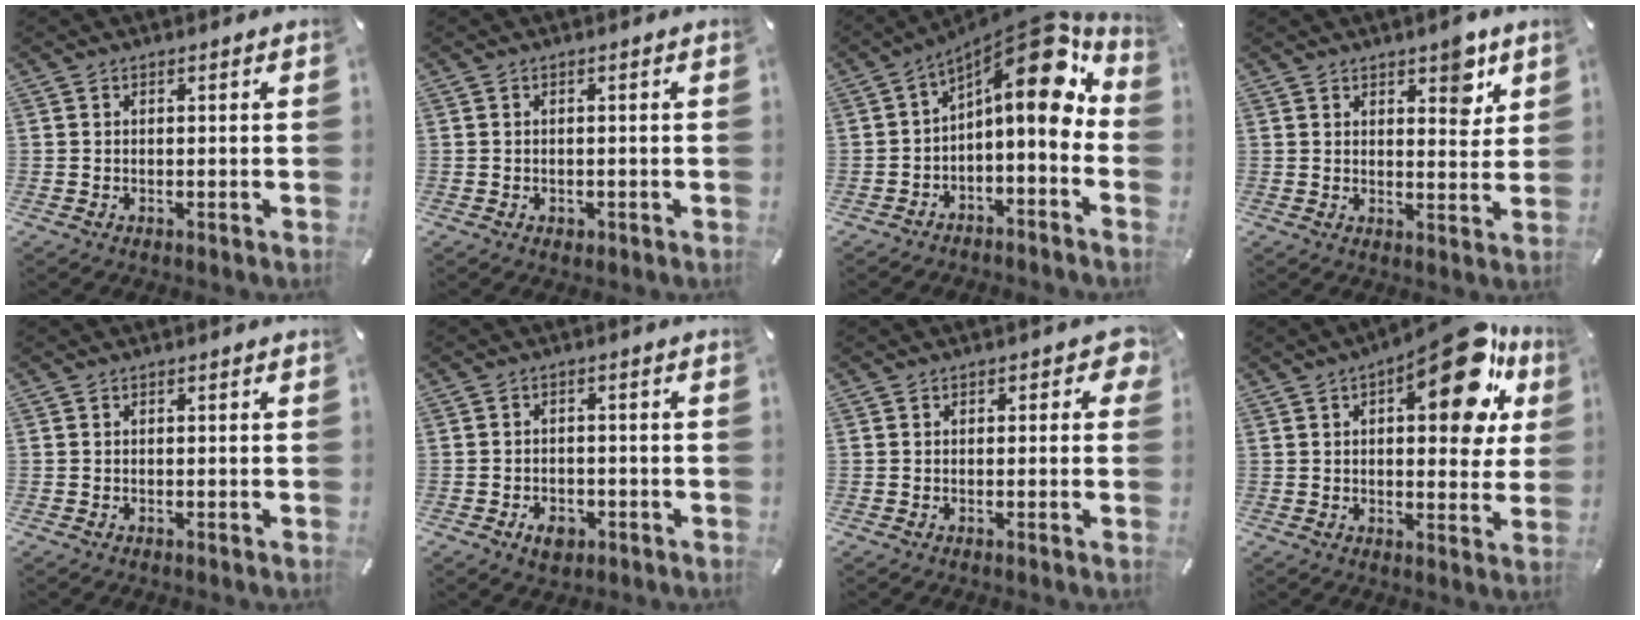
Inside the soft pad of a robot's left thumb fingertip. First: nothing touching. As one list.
[{"total": 0.8, "force": [-0.2, 0.6, 0.4], "torque": [-0.008, 0.003, -0.005]}, {"total": 14.9, "force": [6.4, 6.0, 12.1], "torque": [-0.154, -0.062, 0.097]}, {"total": 6.9, "force": [4.5, 3.6, 3.9], "torque": [-0.025, -0.030, 0.069]}, {"total": 0.0}, {"total": 4.4, "force": [-2.0, 3.0, 2.5], "torque": [-0.053, 0.005, -0.038]}, {"total": 2.7, "force": [0.7, 1.6, 2.0], "torque": [-0.017, -0.001, 0.005]}, {"total": 18.9, "force": [8.8, 7.3, 15.0], "torque": [-0.198, -0.042, 0.133]}]